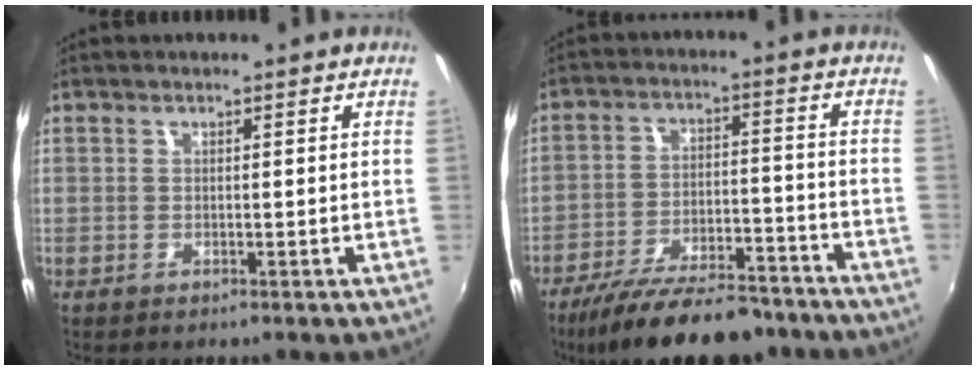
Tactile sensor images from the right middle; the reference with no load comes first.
{"total": 19.1, "force": [-15.7, 5.6, 9.4], "torque": [-0.177, -0.019, -0.231]}